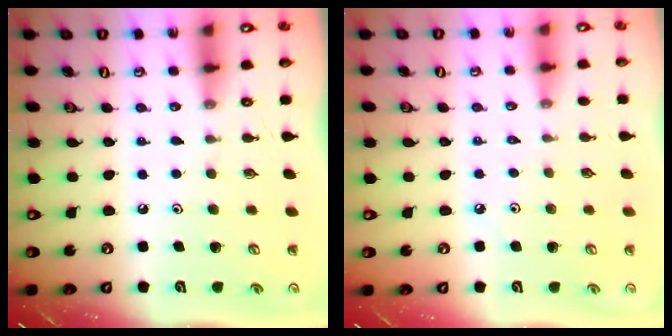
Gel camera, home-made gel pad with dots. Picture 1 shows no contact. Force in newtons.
{"total": 1.1, "press": 1.1, "slide": 0.4}